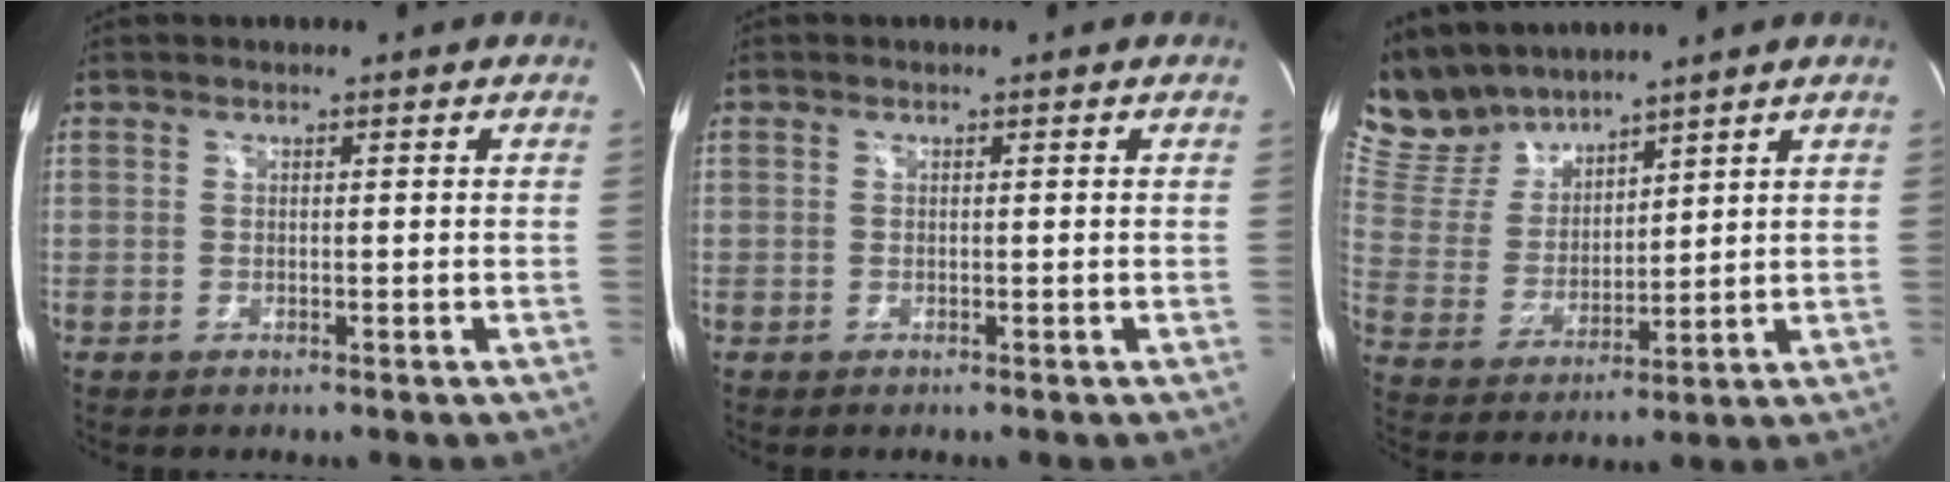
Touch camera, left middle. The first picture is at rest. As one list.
[{"total": 0.0}, {"total": 9.6, "force": [9.1, 2.6, 1.7], "torque": [-0.054, 0.015, 0.198]}]